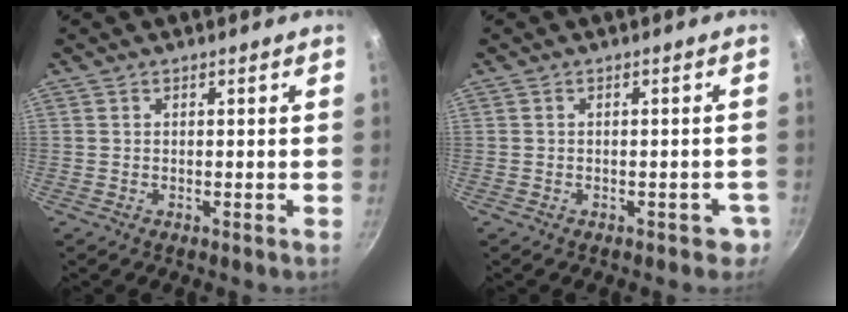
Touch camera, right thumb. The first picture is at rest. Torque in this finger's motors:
{"motor_torque": [0.09, 0.30, -0.20, 0.10, 0.11]}